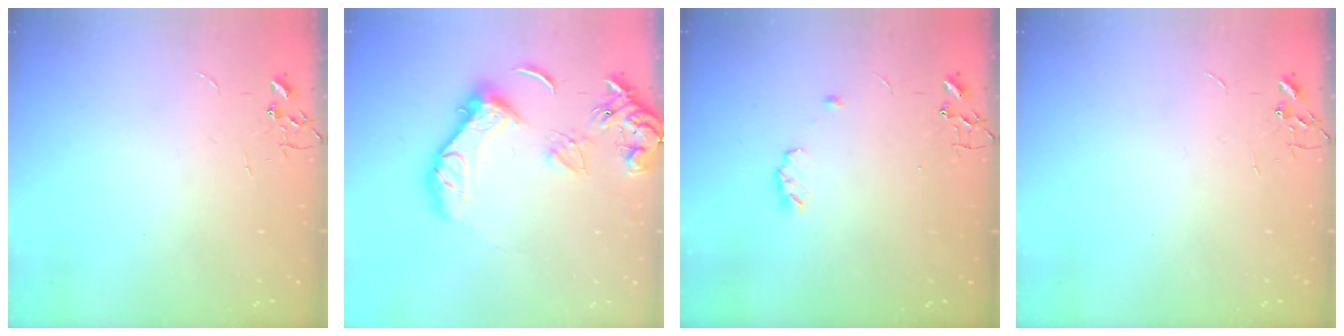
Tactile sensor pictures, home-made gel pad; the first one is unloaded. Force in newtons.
{"total": 14.9, "press": 14.8, "slide": 1.9}
{"total": 5.0, "press": 5.0, "slide": 0.8}
{"total": 0.0}